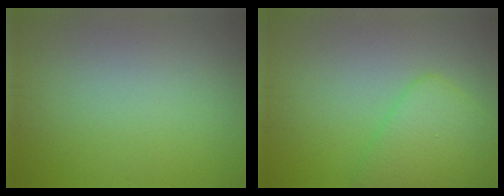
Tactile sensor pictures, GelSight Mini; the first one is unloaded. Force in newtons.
{"total": 4.6, "press": 4.6, "slide": 0.3}